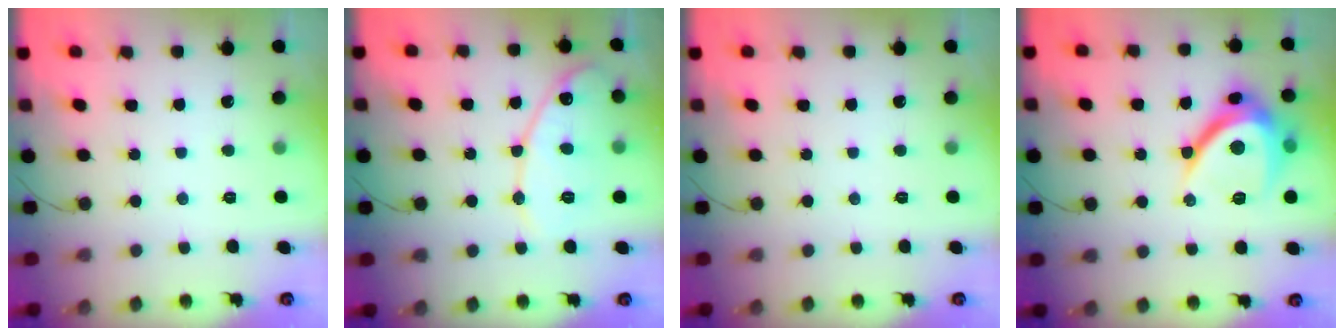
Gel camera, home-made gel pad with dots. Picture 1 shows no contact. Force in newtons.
{"total": 11.9, "press": 11.8, "slide": 1.1}
{"total": 0.0}
{"total": 12.9, "press": 12.9, "slide": 1.5}